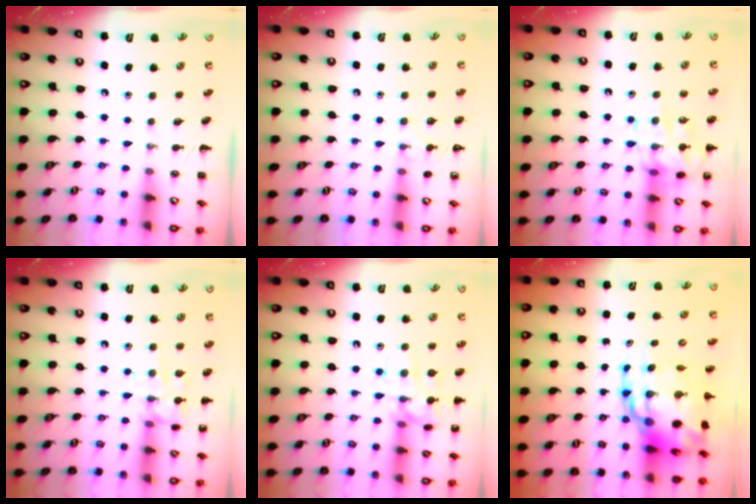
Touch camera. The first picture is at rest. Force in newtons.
{"total": 7.8, "press": 7.4, "slide": 2.3}
{"total": 16.5, "press": 16.4, "slide": 2.2}
{"total": 11.0, "press": 11.0, "slide": 0.6}
{"total": 14.3, "press": 14.3, "slide": 1.0}
{"total": 18.9, "press": 18.1, "slide": 5.4}